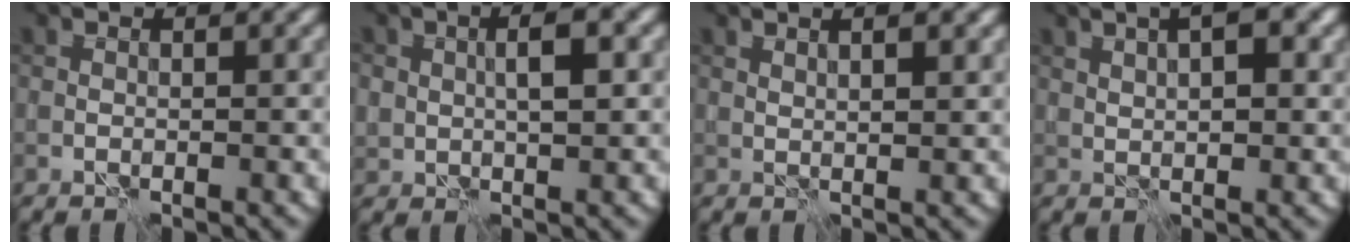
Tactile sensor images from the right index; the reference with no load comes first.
{"total": 3.3, "force": [0.7, 1.6, 2.8], "torque": [-0.053, 0.004, 0.012]}
{"total": 2.9, "force": [1.7, 0.8, 2.3], "torque": [-0.020, 0.000, 0.014]}
{"total": 6.4, "force": [2.8, 3.0, 5.0], "torque": [-0.057, 0.033, 0.018]}